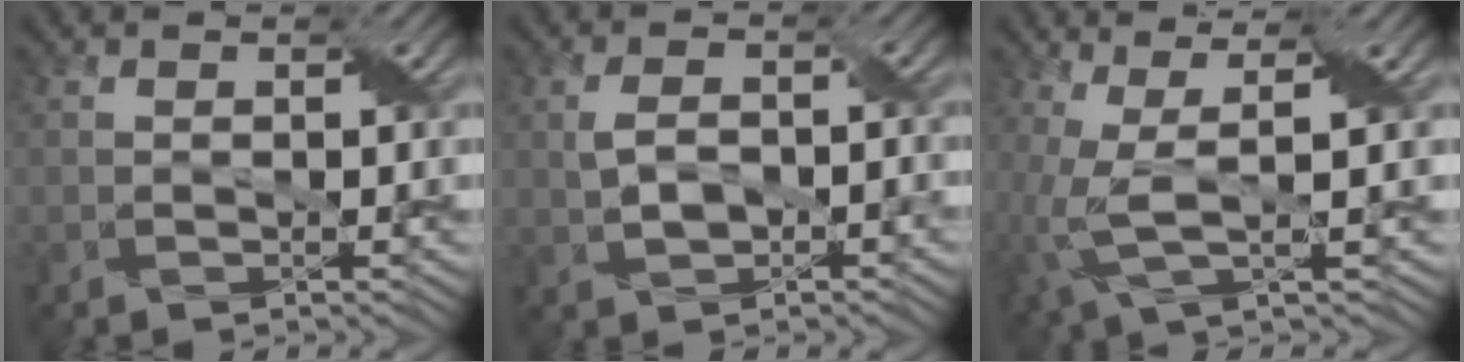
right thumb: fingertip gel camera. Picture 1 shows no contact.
{"total": 3.5, "force": [-0.5, 2.1, 2.8], "torque": [-0.062, 0.002, -0.005]}
{"total": 5.7, "force": [0.1, 1.5, 5.5], "torque": [-0.126, 0.006, 0.000]}